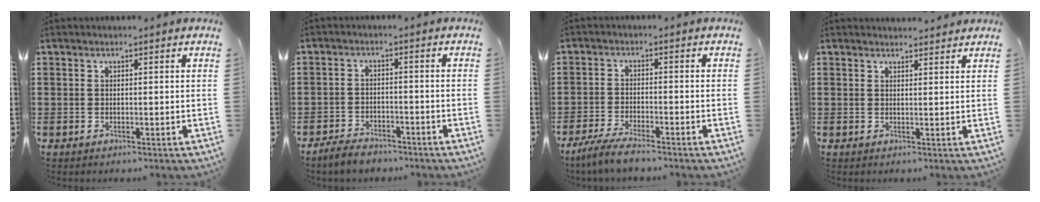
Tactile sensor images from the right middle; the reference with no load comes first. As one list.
[{"total": 3.4, "force": [-3.2, 1.0, 0.7], "torque": [-0.021, 0.005, -0.068]}, {"total": 4.5, "force": [-4.0, 0.4, 1.9], "torque": [-0.046, -0.007, -0.080]}, {"total": 1.6, "force": [1.6, 0.2, 0.1], "torque": [0.002, -0.001, 0.029]}]